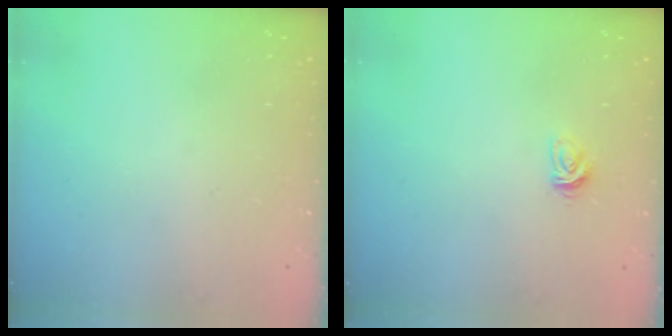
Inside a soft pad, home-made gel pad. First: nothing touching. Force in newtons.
{"total": 3.5, "press": 3.4, "slide": 0.3}